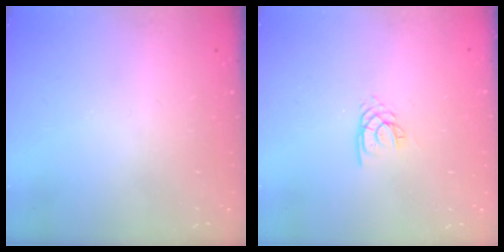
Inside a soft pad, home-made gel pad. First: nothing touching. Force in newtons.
{"total": 1.9, "press": 1.8, "slide": 0.3}